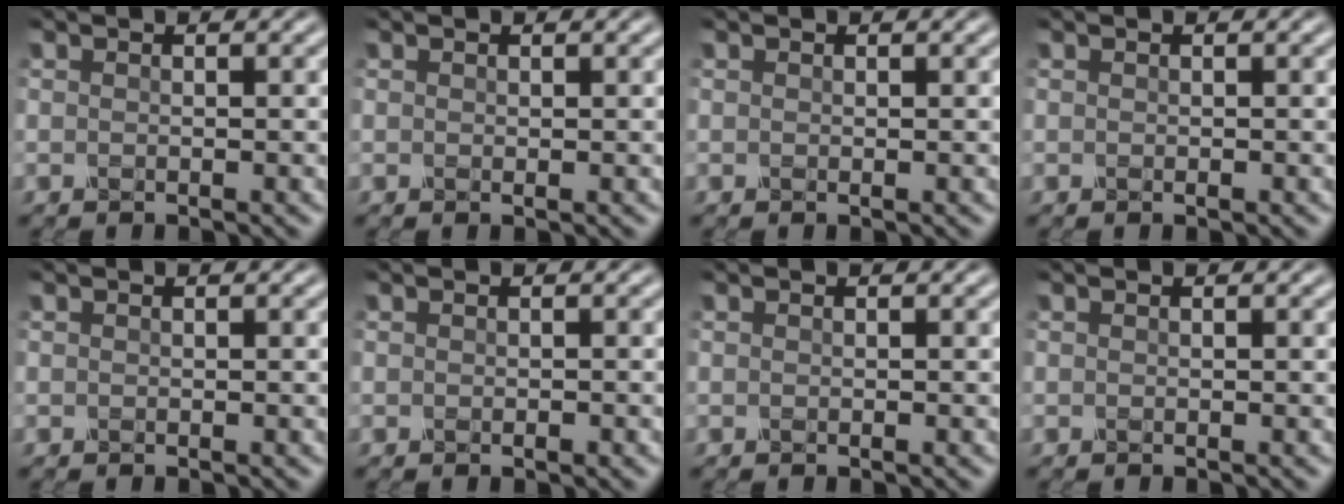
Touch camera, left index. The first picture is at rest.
{"total": 0.0}
{"total": 0.0}
{"total": 0.0}
{"total": 0.0}
{"total": 0.7, "force": [-0.5, 0.4, 0.4], "torque": [-0.006, -0.002, -0.003]}
{"total": 0.0}
{"total": 0.0}